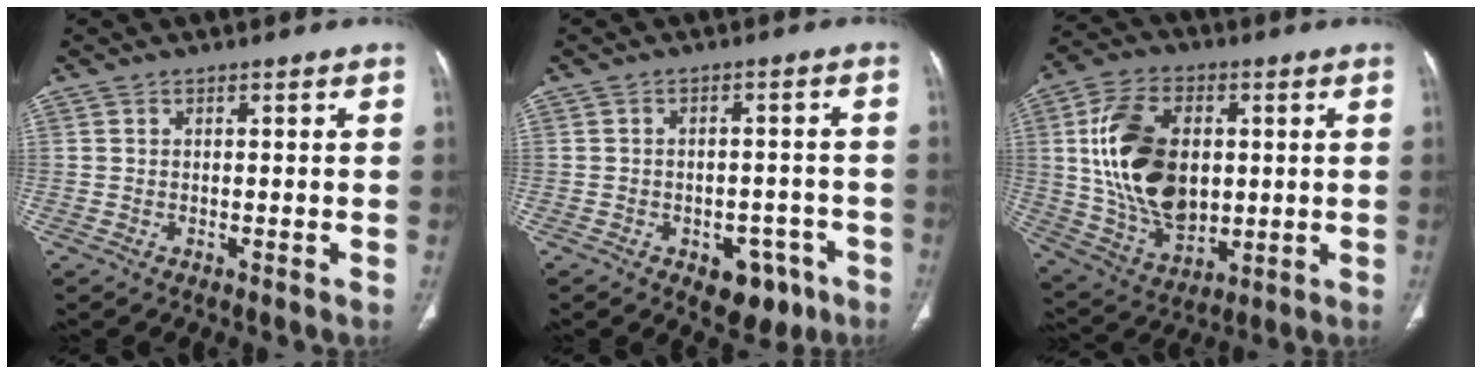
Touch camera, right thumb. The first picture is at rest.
{"total": 8.0, "force": [-4.3, 5.0, 4.6], "torque": [-0.028, 0.027, -0.049]}
{"total": 20.2, "force": [2.3, 13.0, 15.3], "torque": [-0.261, -0.008, 0.055]}